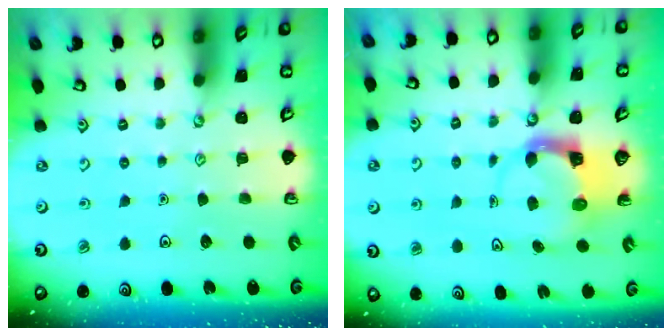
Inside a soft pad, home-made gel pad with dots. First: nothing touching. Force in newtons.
{"total": 3.7, "press": 3.7, "slide": 0.5}